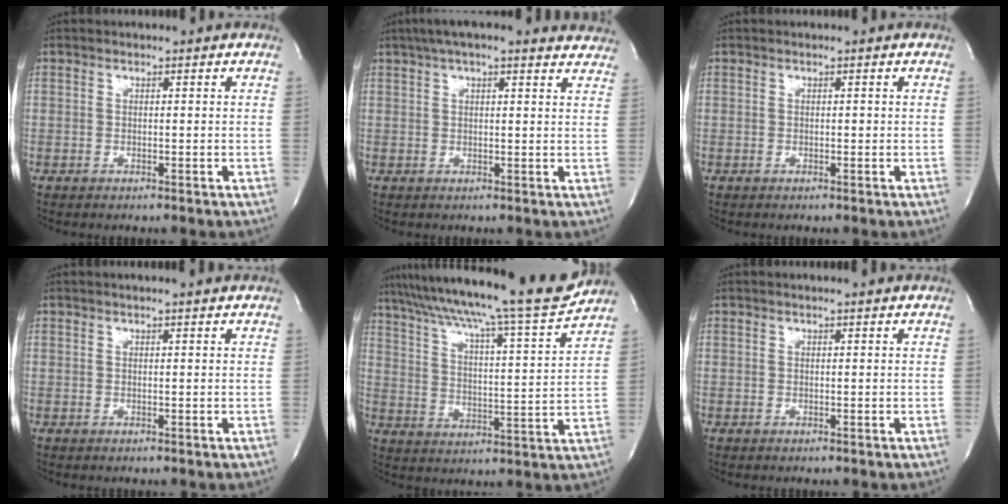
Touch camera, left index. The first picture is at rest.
{"total": 15.6, "force": [13.6, 2.9, 7.1], "torque": [-0.103, 0.042, 0.167]}
{"total": 0.0}
{"total": 2.5, "force": [2.2, -0.4, 1.2], "torque": [-0.017, 0.010, 0.029]}
{"total": 22.0, "force": [19.4, -1.0, 10.3], "torque": [-0.179, -0.029, 0.286]}
{"total": 1.6, "force": [1.4, -0.3, 0.6], "torque": [-0.012, 0.005, 0.020]}